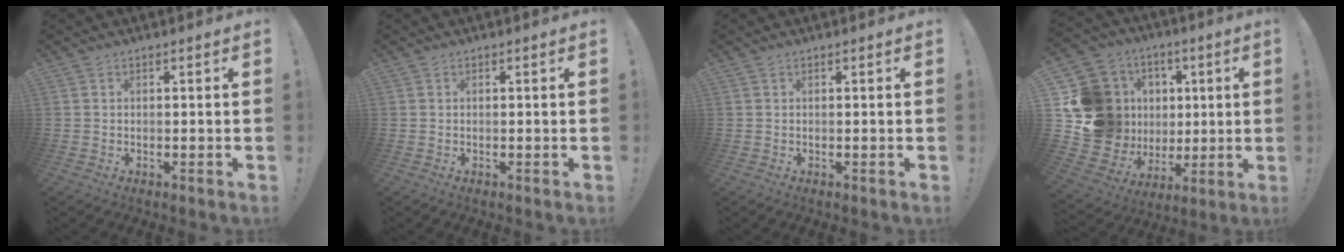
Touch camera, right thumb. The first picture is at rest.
{"total": 0.0}
{"total": 0.0}
{"total": 21.7, "force": [3.8, 18.9, 10.0], "torque": [-0.188, -0.026, 0.135]}